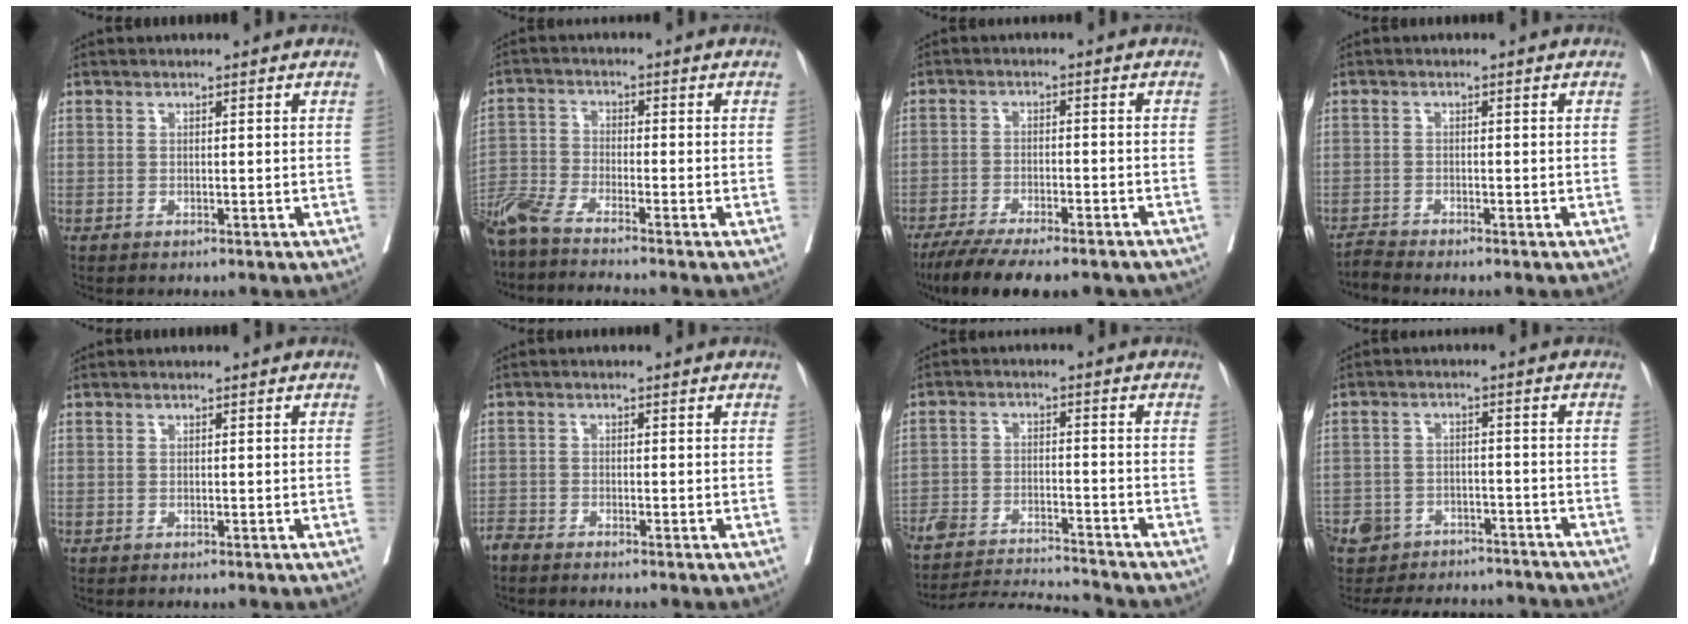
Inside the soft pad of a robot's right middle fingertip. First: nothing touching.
{"total": 6.8, "force": [-6.1, -0.7, 3.0], "torque": [-0.062, -0.027, -0.121]}
{"total": 14.8, "force": [-12.0, 3.4, 8.0], "torque": [-0.128, -0.019, -0.176]}
{"total": 1.8, "force": [-1.6, -0.6, -0.2], "torque": [0.001, -0.012, -0.034]}
{"total": 0.0}
{"total": 2.6, "force": [-2.5, 0.1, 0.7], "torque": [-0.013, -0.007, -0.045]}
{"total": 12.3, "force": [-12.1, -1.1, 2.0], "torque": [-0.029, 0.005, -0.199]}
{"total": 14.9, "force": [-13.1, 6.1, 3.4], "torque": [-0.067, 0.019, -0.169]}